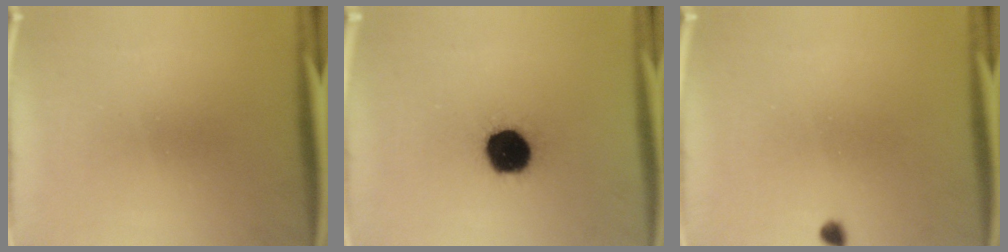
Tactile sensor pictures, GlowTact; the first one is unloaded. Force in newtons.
{"total": 14.8}
{"total": 1.2}